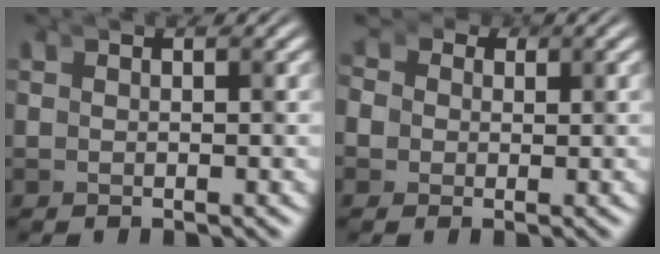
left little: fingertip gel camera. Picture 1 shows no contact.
{"total": 1.9, "force": [-0.8, -0.6, -1.7], "torque": [-0.008, -0.024, 0.001]}